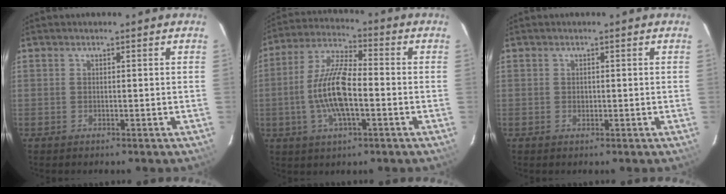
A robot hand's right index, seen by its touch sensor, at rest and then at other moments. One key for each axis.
{"total": 12.2, "fx": -2.6, "fy": 3.9, "fz": 11.3, "tx": -0.234, "ty": 0.004, "tz": -0.052}
{"total": 0.8, "fx": 0.0, "fy": 0.8, "fz": 0.3, "tx": -0.002, "ty": 0.001, "tz": 0.001}